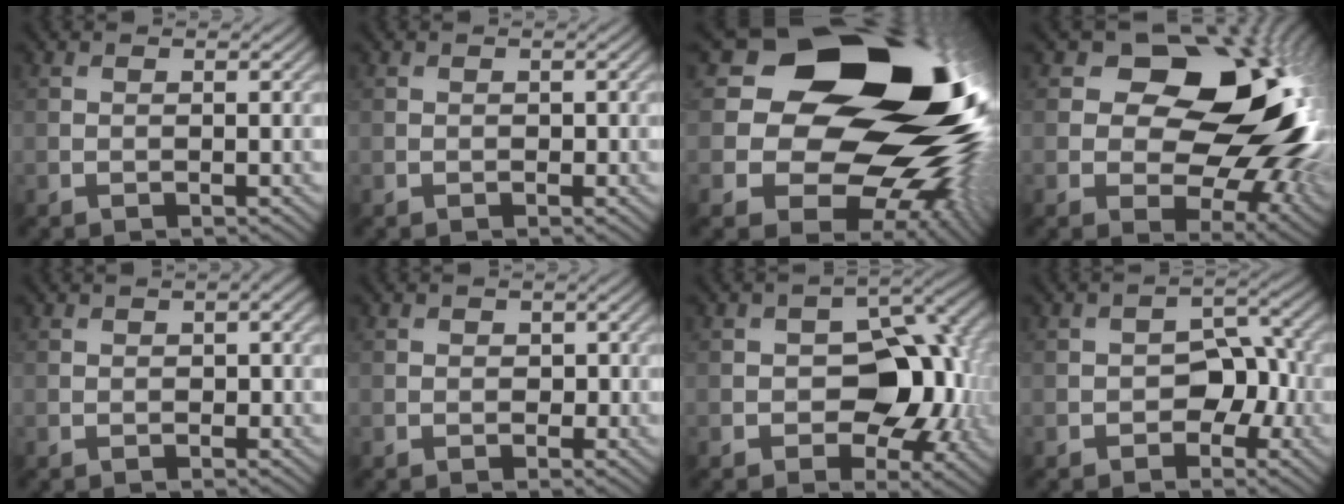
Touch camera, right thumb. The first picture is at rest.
{"total": 0.0}
{"total": 23.1, "force": [4.3, 17.5, 14.4], "torque": [-0.251, 0.007, 0.069]}
{"total": 17.0, "force": [3.3, 11.3, 12.3], "torque": [-0.142, 0.002, 0.056]}
{"total": 1.7, "force": [0.6, 0.9, 1.3], "torque": [-0.018, 0.000, 0.013]}
{"total": 0.9, "force": [-0.1, 0.8, 0.3], "torque": [0.001, -0.006, -0.002]}
{"total": 9.7, "force": [-1.7, 6.4, 7.0], "torque": [-0.083, -0.005, -0.029]}
{"total": 4.3, "force": [-1.6, 3.0, 2.7], "torque": [-0.018, 0.004, -0.027]}